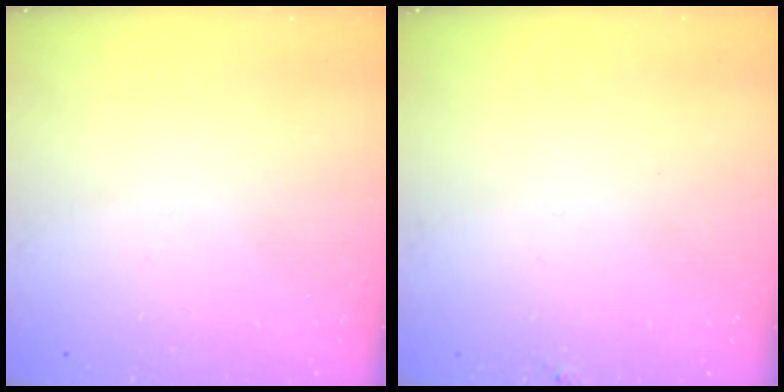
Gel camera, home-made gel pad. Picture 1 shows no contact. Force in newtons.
{"total": 4.2, "press": 4.2, "slide": 0.5}